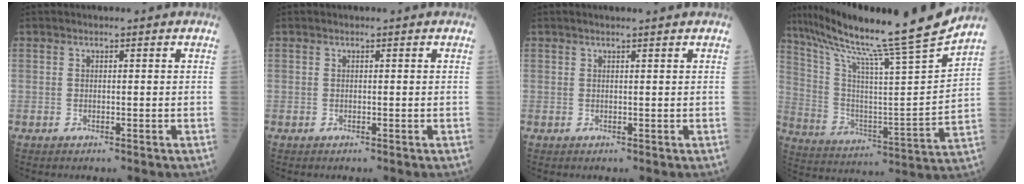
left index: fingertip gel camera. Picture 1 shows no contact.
{"total": 0.0}
{"total": 2.3, "force": [1.9, -0.3, 1.2], "torque": [-0.016, 0.012, 0.027]}
{"total": 22.7, "force": [19.2, -2.9, 11.9], "torque": [-0.209, -0.054, 0.299]}